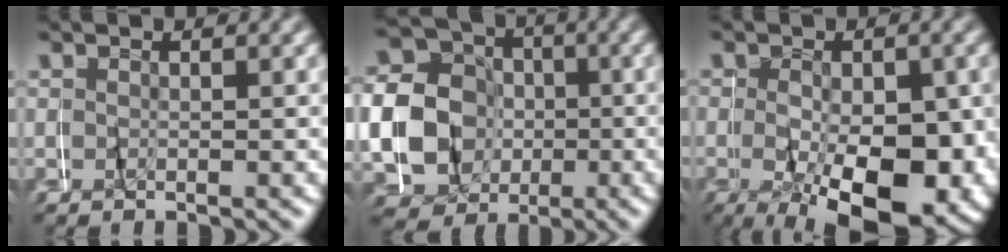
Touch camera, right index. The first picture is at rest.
{"total": 14.1, "force": [-0.8, 13.1, 5.2], "torque": [-0.127, -0.035, -0.018]}
{"total": 10.3, "force": [-3.7, 5.0, 8.2], "torque": [-0.121, -0.030, -0.044]}